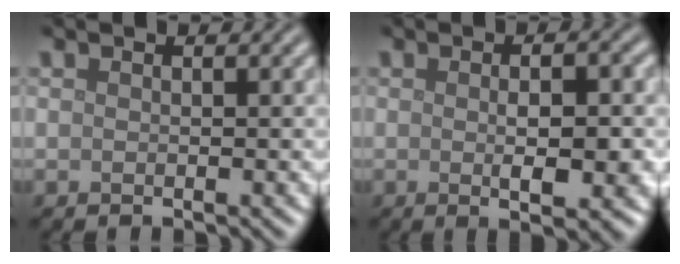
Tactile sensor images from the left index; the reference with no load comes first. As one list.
[{"total": 4.3, "force": [-0.2, 1.1, 4.1], "torque": [-0.065, -0.003, 0.000]}]